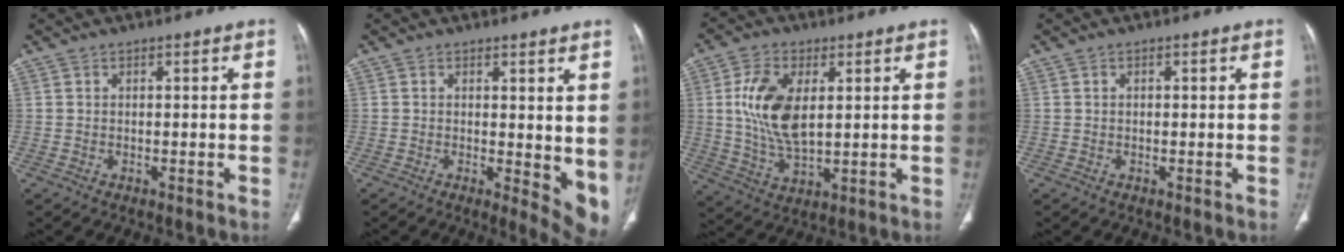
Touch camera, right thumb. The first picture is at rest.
{"total": 7.8, "force": [0.7, 3.1, 7.1], "torque": [-0.079, -0.019, 0.013]}
{"total": 11.9, "force": [2.4, 6.3, 9.8], "torque": [-0.191, -0.012, 0.051]}
{"total": 0.0}